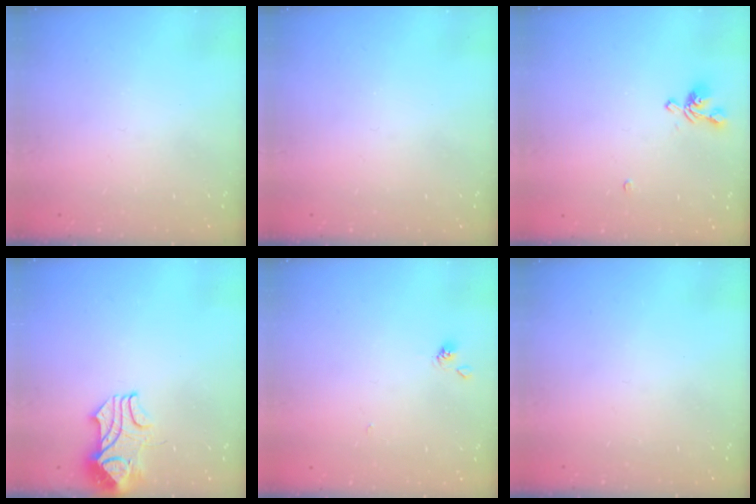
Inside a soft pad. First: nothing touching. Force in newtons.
{"total": 0.0}
{"total": 0.9, "press": 0.0, "slide": 0.9}
{"total": 2.4, "press": 2.2, "slide": 1.0}
{"total": 1.9, "press": 1.9, "slide": 0.2}
{"total": 0.0}